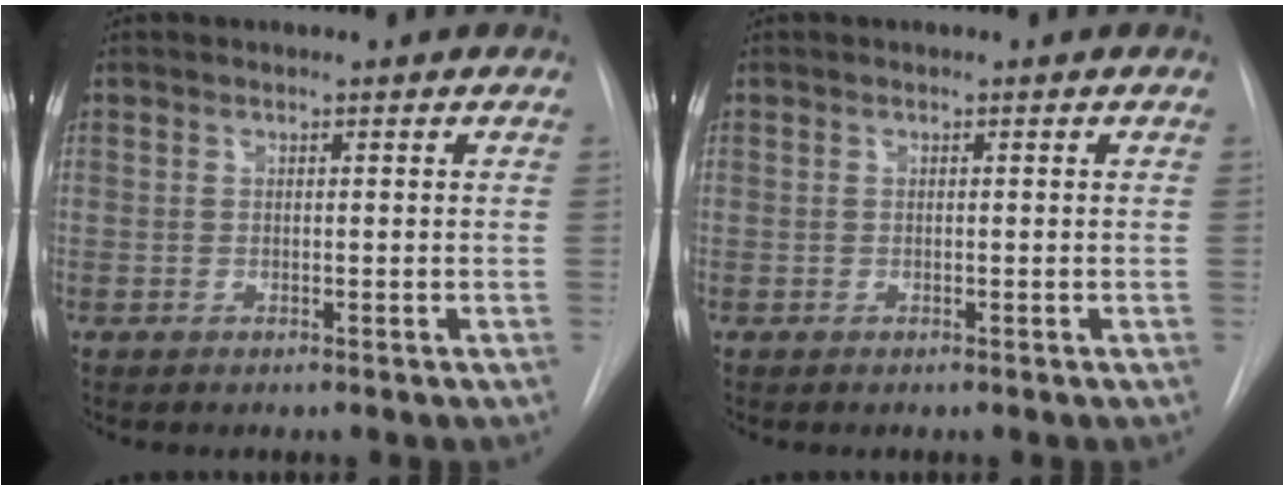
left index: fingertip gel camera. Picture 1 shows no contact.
{"total": 0.0}